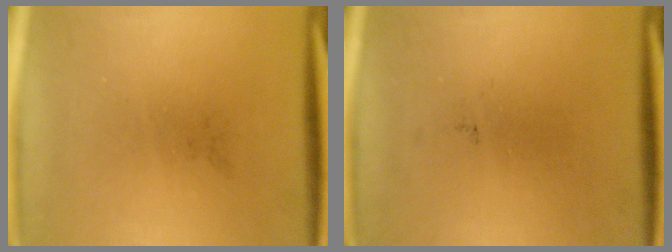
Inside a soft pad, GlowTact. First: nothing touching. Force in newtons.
{"total": 0.0}